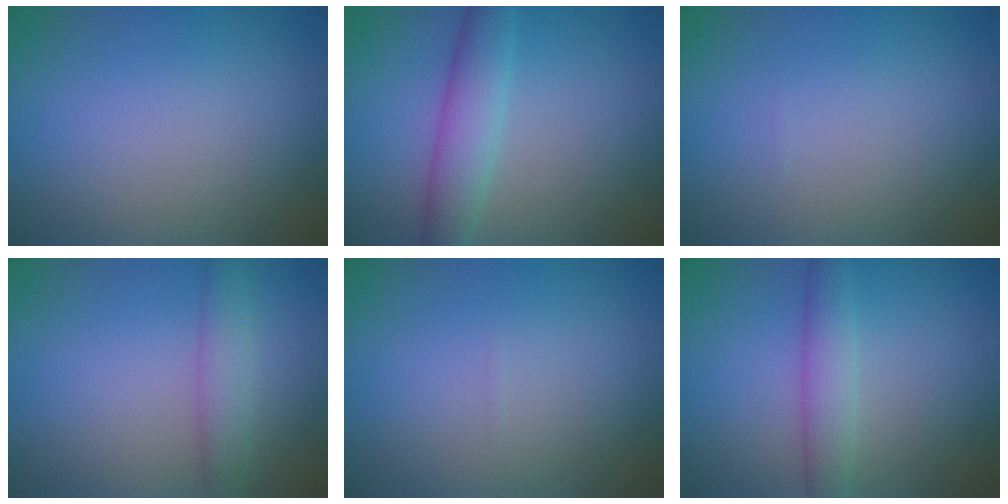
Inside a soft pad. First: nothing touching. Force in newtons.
{"total": 4.2, "press": 4.2, "slide": 0.4}
{"total": 0.0}
{"total": 2.7, "press": 2.7, "slide": 0.2}
{"total": 0.0}
{"total": 3.0, "press": 3.0, "slide": 0.1}